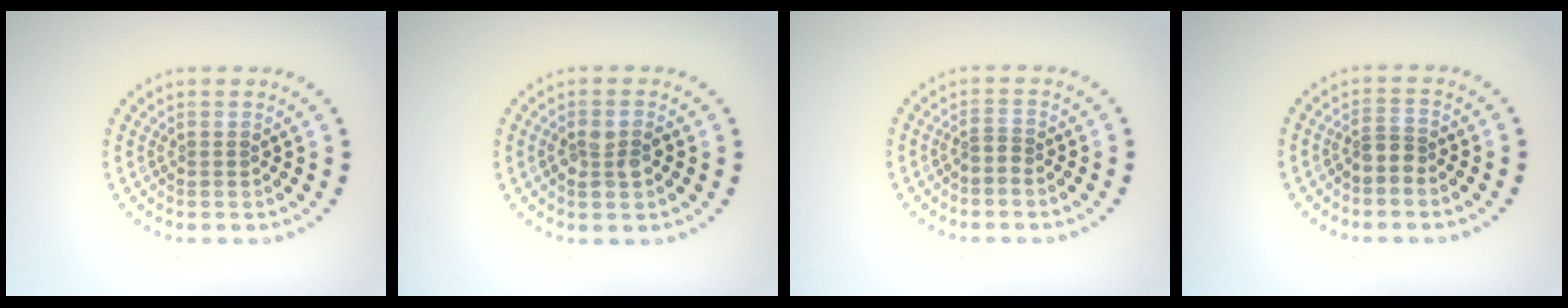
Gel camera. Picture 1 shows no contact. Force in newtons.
{"total": 2.5, "press": 2.4, "slide": 0.4}
{"total": 1.1, "press": 0.6, "slide": 0.9}
{"total": 1.5, "press": 1.2, "slide": 1.0}